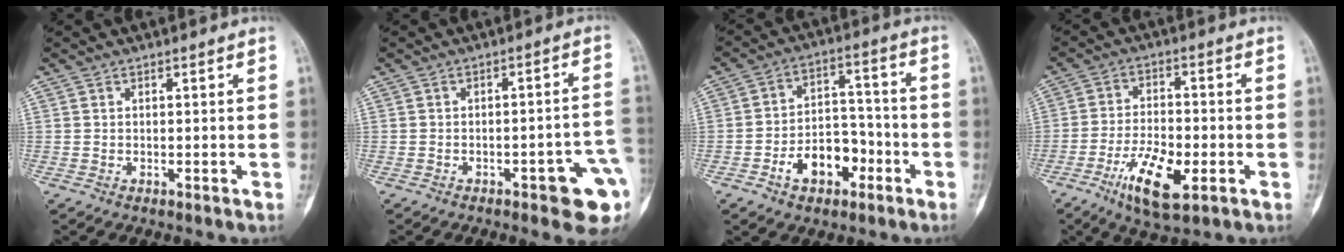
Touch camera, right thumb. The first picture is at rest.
{"total": 10.5, "force": [-3.7, 2.9, 9.3], "torque": [-0.097, 0.024, -0.038]}
{"total": 10.8, "force": [-4.9, 7.0, 6.7], "torque": [-0.075, 0.049, -0.080]}
{"total": 11.1, "force": [-4.5, 4.4, 9.1], "torque": [-0.164, 0.011, -0.076]}